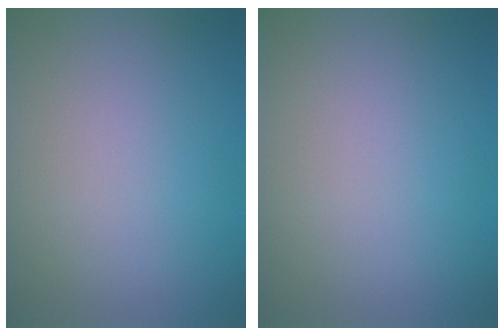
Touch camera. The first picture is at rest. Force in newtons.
{"total": 0.0}